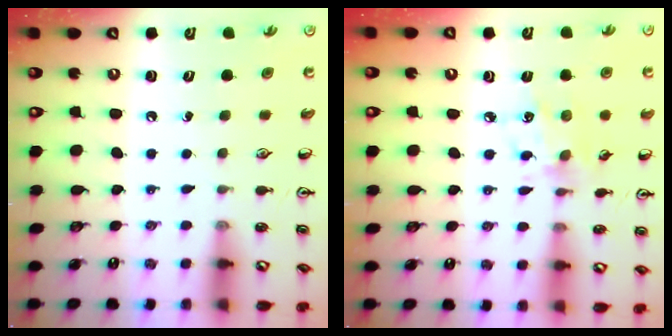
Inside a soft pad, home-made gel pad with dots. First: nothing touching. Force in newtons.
{"total": 5.9, "press": 5.7, "slide": 1.6}